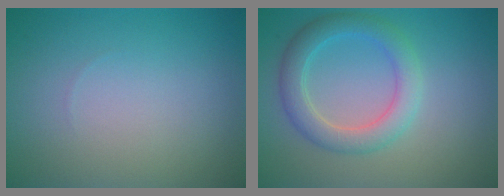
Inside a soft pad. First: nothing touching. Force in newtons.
{"total": 3.9, "press": 3.9, "slide": 0.3}